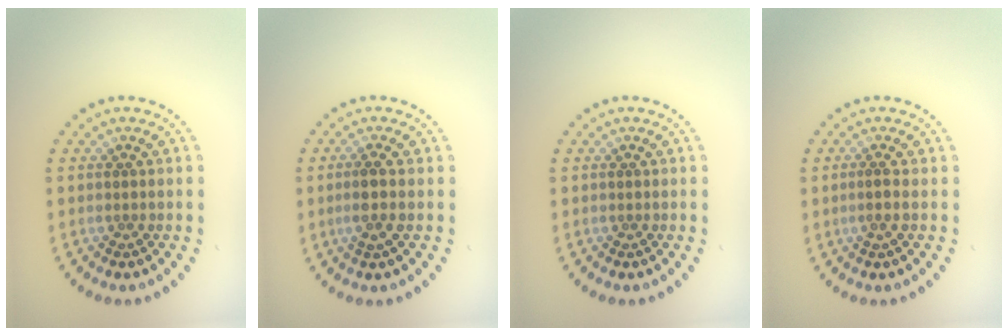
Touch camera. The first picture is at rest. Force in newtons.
{"total": 1.8, "press": 1.6, "slide": 1.0}
{"total": 0.0}
{"total": 0.8, "press": 0.5, "slide": 0.6}